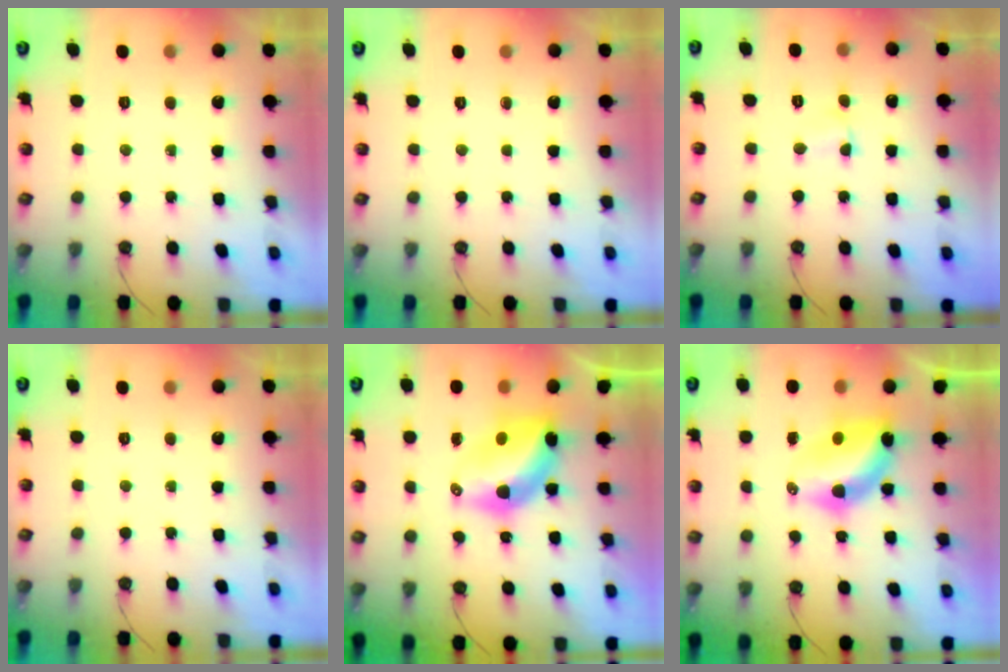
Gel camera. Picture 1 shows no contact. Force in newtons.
{"total": 0.0}
{"total": 2.2, "press": 2.1, "slide": 0.5}
{"total": 0.0}
{"total": 8.5, "press": 8.5, "slide": 0.7}
{"total": 8.6, "press": 7.8, "slide": 3.6}